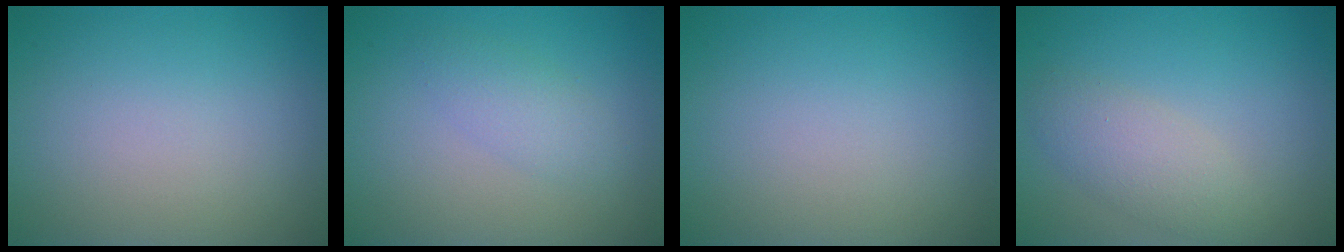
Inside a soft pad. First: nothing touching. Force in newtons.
{"total": 2.1, "press": 2.1, "slide": 0.1}
{"total": 0.0}
{"total": 2.9, "press": 2.9, "slide": 0.3}